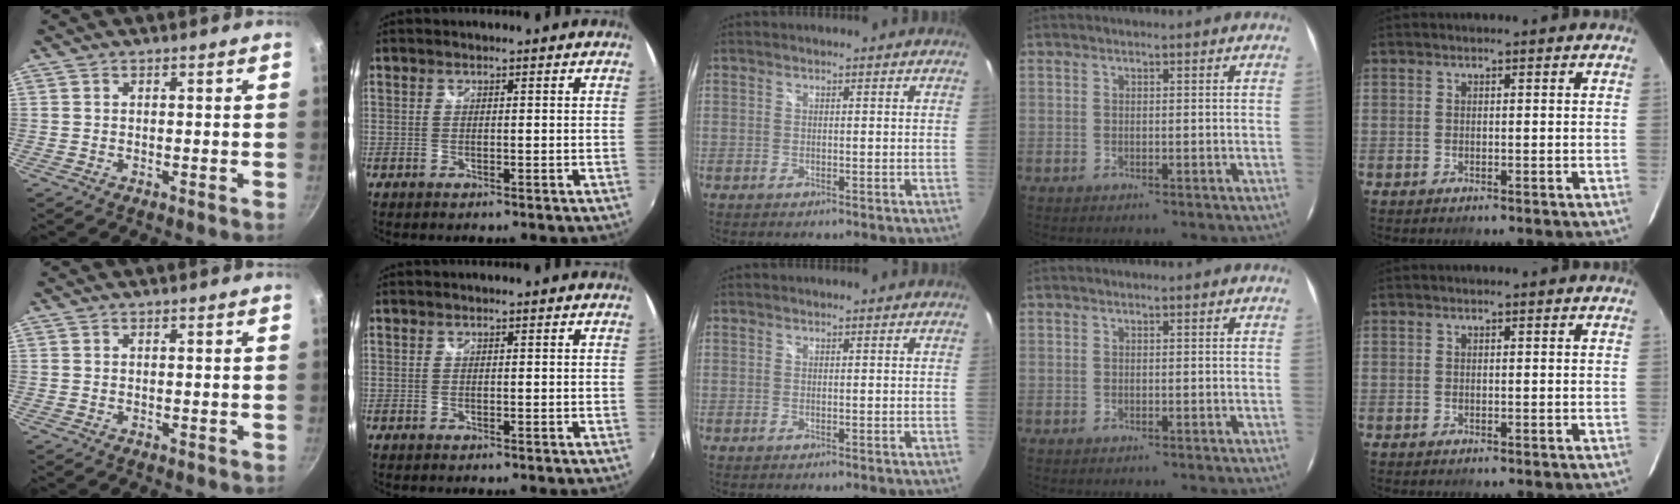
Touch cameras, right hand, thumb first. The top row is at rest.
{}